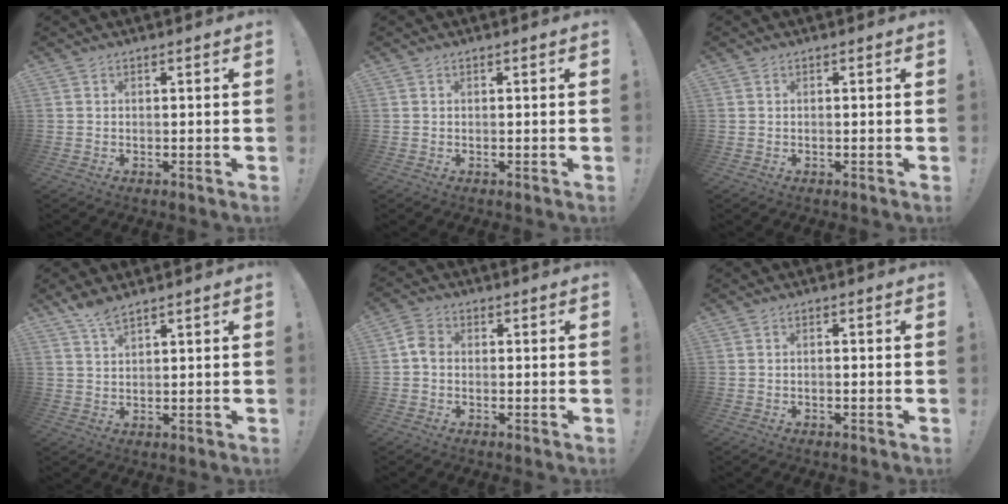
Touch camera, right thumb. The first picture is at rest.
{"total": 0.0}
{"total": 0.0}
{"total": 4.2, "force": [3.4, 1.0, 2.2], "torque": [-0.040, -0.020, 0.060]}
{"total": 4.6, "force": [-0.5, 3.4, 3.0], "torque": [-0.058, 0.015, -0.006]}
{"total": 1.1, "force": [-0.9, 0.1, 0.7], "torque": [-0.015, 0.003, -0.015]}